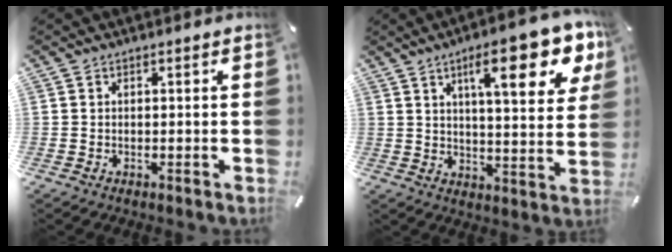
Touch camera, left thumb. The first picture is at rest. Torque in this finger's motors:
{"motor_torque": [2.46, 2.55, 1.38, -1.39, 0.47]}